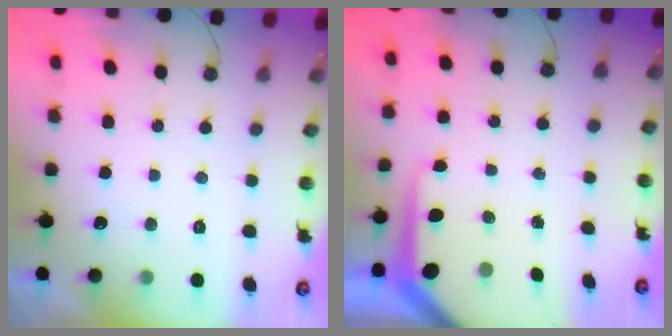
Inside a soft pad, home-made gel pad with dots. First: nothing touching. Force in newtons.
{"total": 7.8, "press": 7.8, "slide": 0.2}